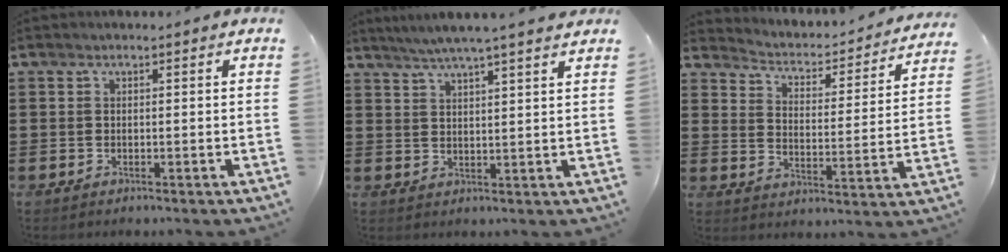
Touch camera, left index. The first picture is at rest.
{"total": 4.4, "force": [4.0, -0.6, 1.9], "torque": [-0.048, -0.013, 0.070]}
{"total": 2.2, "force": [2.1, 0.6, 0.3], "torque": [-0.024, -0.028, 0.023]}